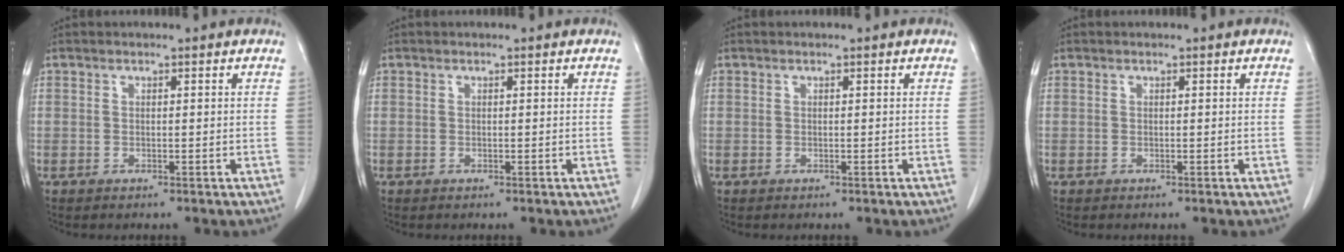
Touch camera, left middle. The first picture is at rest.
{"total": 0.0}
{"total": 0.0}
{"total": 0.0}